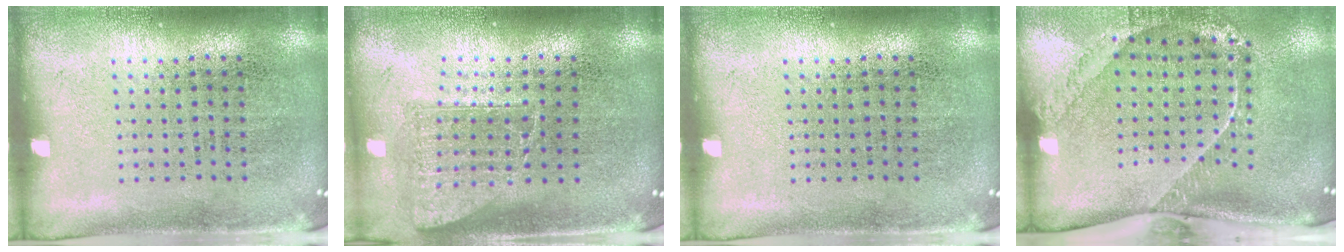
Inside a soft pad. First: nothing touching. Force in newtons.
{"total": 1.4, "press": 1.1, "slide": 0.9}
{"total": 0.0}
{"total": 2.4, "press": 1.7, "slide": 1.7}